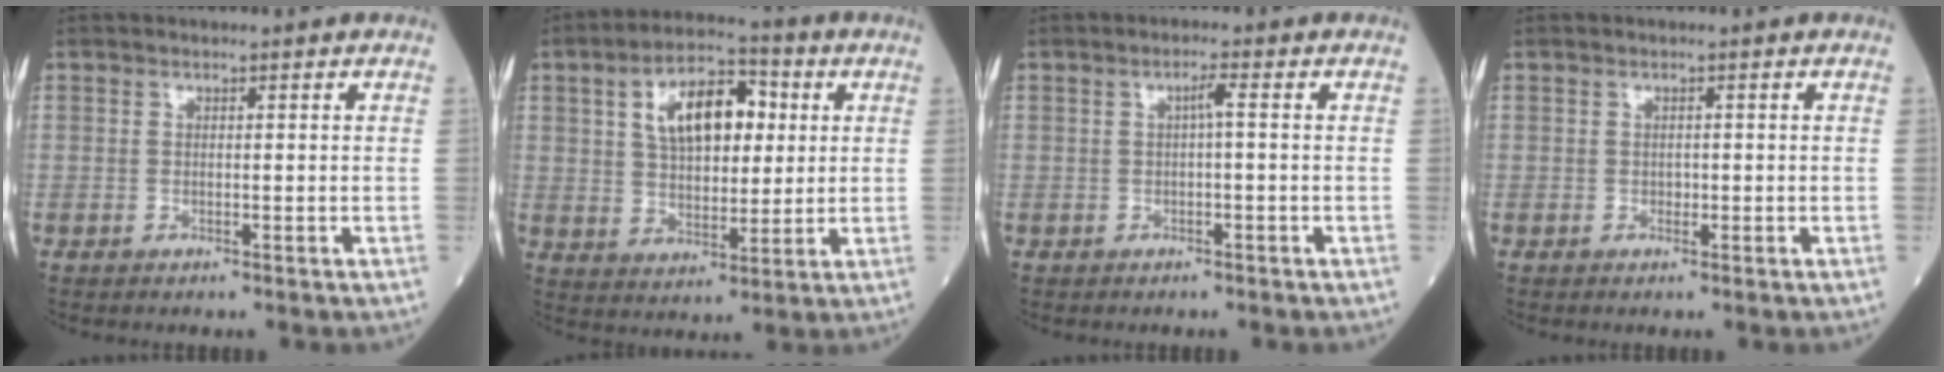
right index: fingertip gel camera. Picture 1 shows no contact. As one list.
[{"total": 11.9, "force": [3.4, 5.9, 9.7], "torque": [-0.169, 0.026, 0.056]}, {"total": 1.5, "force": [0.1, 0.1, 1.5], "torque": [-0.024, 0.004, 0.000]}, {"total": 0.5, "force": [-0.1, 0.4, 0.2], "torque": [-0.001, 0.002, -0.004]}]